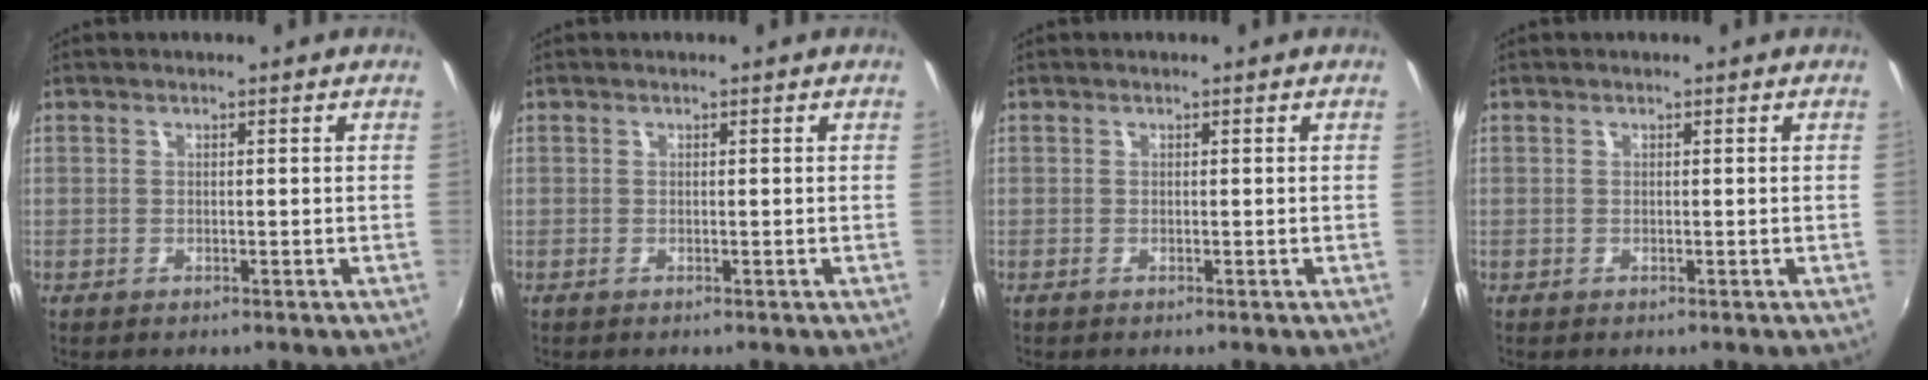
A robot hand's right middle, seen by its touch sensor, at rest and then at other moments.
{"total": 0.0}
{"total": 0.0}
{"total": 0.0}